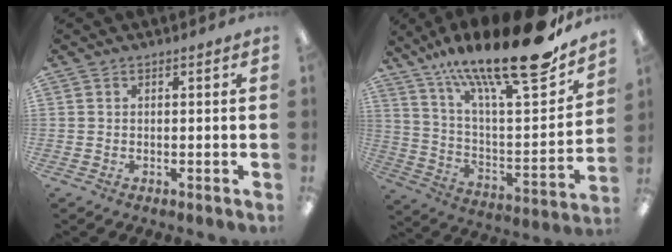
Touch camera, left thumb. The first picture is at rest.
{"total": 24.9, "force": [18.6, 4.9, 15.7], "torque": [-0.240, -0.129, 0.299]}